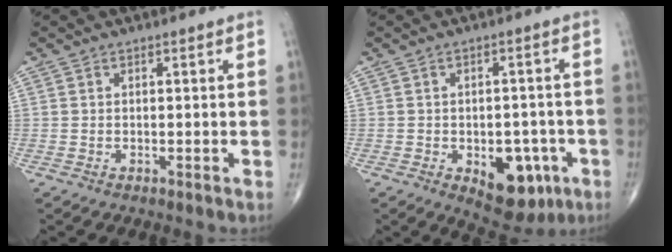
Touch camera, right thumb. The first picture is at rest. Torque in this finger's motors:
{"motor_torque": [1.86, 1.46, 0.59, -0.78, 0.10]}